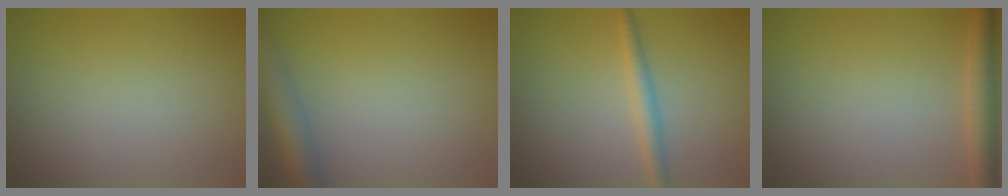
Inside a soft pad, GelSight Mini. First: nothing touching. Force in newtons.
{"total": 4.0, "press": 4.0, "slide": 0.2}
{"total": 2.2, "press": 2.2, "slide": 0.1}
{"total": 3.0, "press": 3.0, "slide": 0.1}